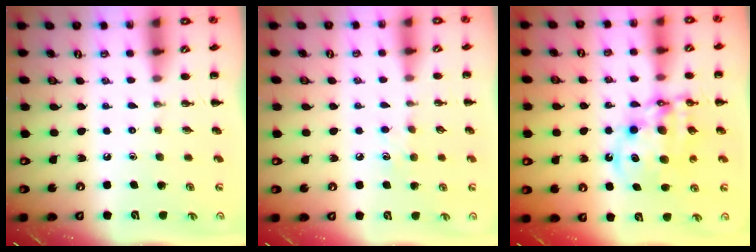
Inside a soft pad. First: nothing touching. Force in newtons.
{"total": 5.5, "press": 5.3, "slide": 1.5}
{"total": 12.6, "press": 12.3, "slide": 2.6}